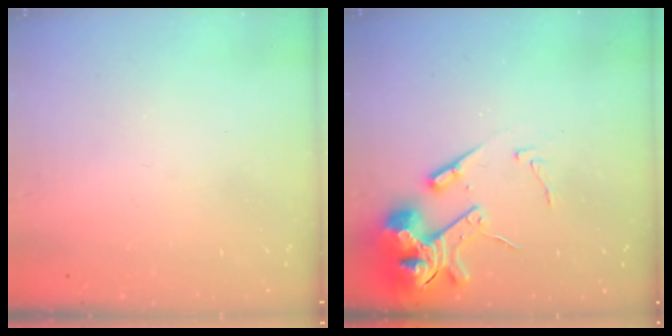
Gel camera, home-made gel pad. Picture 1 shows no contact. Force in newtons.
{"total": 14.2, "press": 14.1, "slide": 1.9}